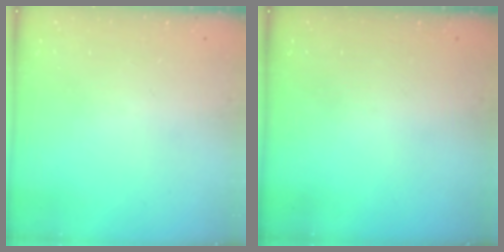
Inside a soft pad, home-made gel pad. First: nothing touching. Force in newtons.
{"total": 0.0}